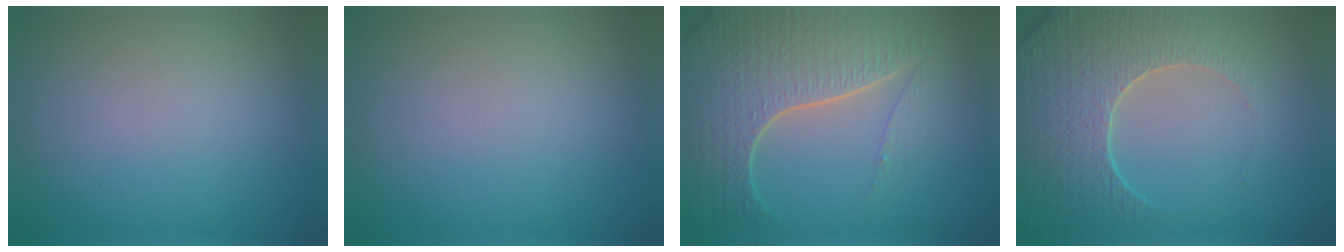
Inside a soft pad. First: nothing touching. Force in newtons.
{"total": 0.0}
{"total": 7.6, "press": 5.5, "slide": 5.2}
{"total": 6.1, "press": 5.2, "slide": 3.2}